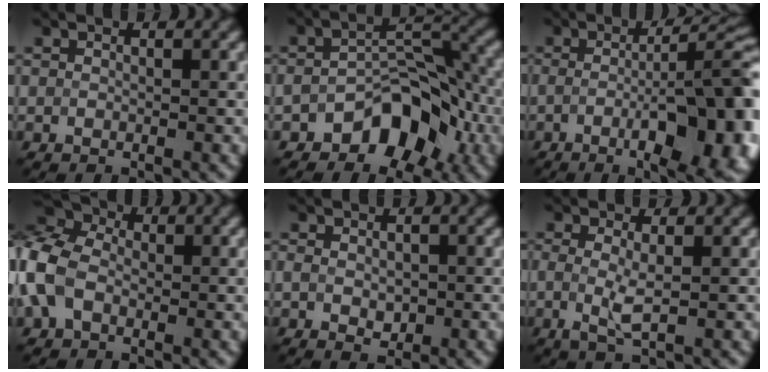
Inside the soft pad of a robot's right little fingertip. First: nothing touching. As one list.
[{"total": 6.4, "force": [-3.3, 3.7, 4.0], "torque": [-0.044, 0.009, -0.059]}, {"total": 12.3, "force": [-2.3, 3.6, 11.6], "torque": [-0.136, 0.001, -0.024]}, {"total": 7.1, "force": [-0.9, 5.1, 4.8], "torque": [-0.133, 0.013, -0.035]}, {"total": 2.0, "force": [-0.4, 1.3, 1.5], "torque": [-0.031, -0.007, 0.000]}, {"total": 2.1, "force": [-0.1, 0.4, 2.1], "torque": [-0.048, -0.006, 0.000]}]